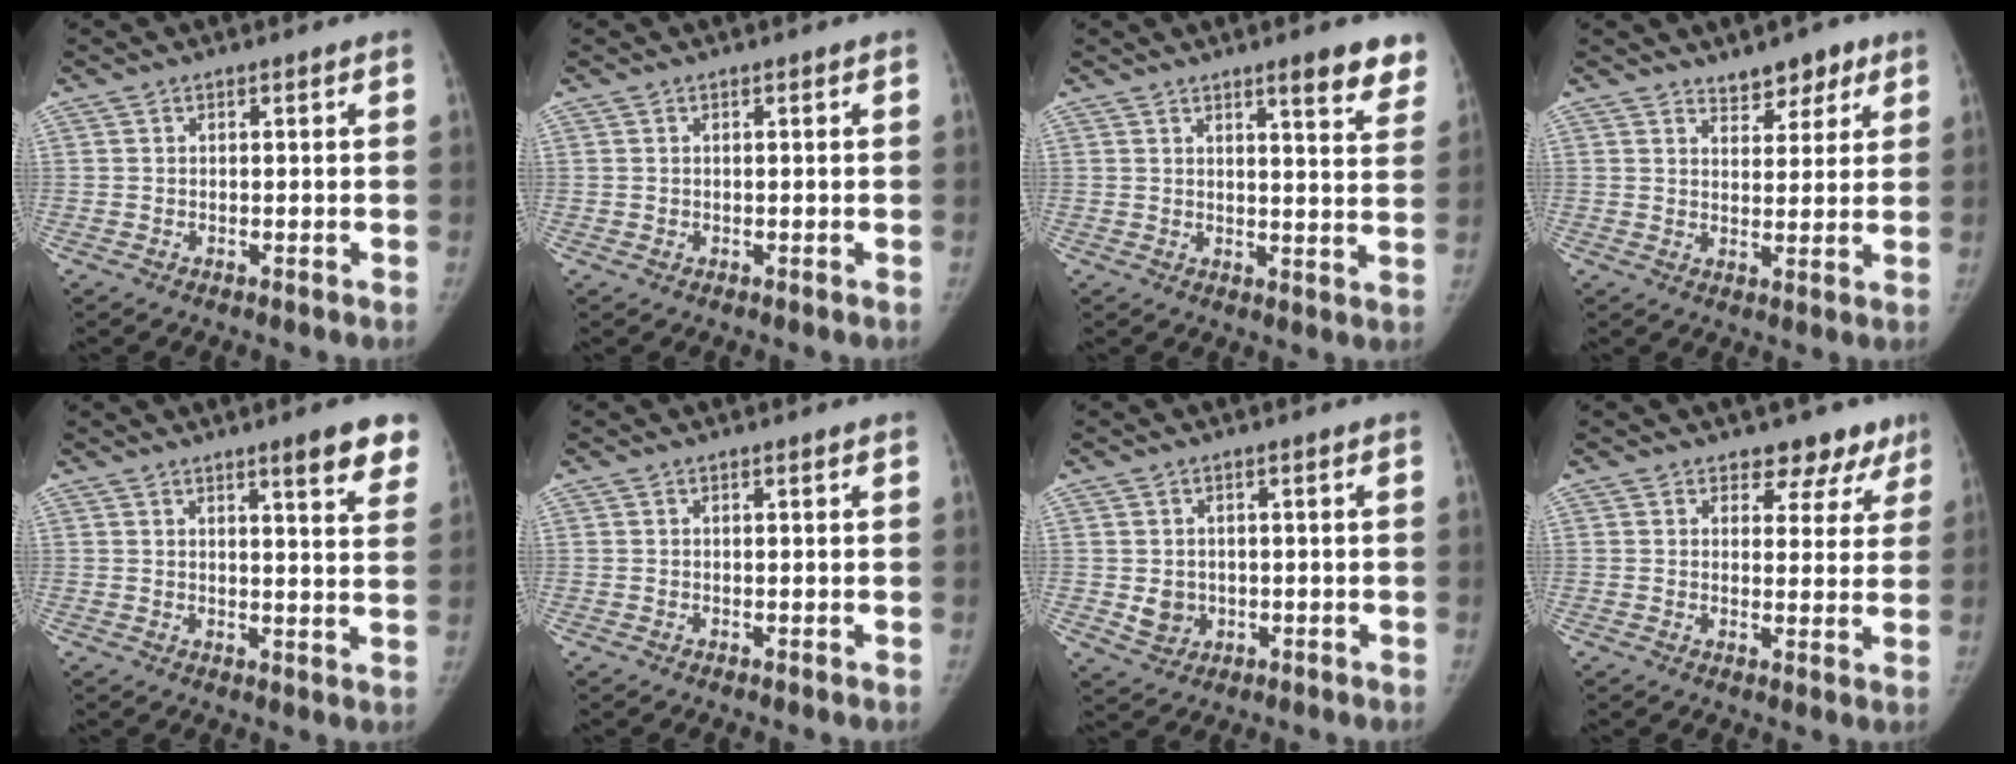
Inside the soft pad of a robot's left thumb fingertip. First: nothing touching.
{"total": 0.0}
{"total": 9.1, "force": [6.5, 1.7, 6.1], "torque": [-0.049, -0.036, 0.077]}
{"total": 5.6, "force": [4.1, 3.1, 2.4], "torque": [0.002, -0.024, 0.061]}
{"total": 8.8, "force": [6.0, 1.4, 6.2], "torque": [-0.057, -0.030, 0.070]}
{"total": 0.0}
{"total": 3.9, "force": [-0.4, 3.5, 1.7], "torque": [-0.010, 0.000, 0.006]}
{"total": 6.9, "force": [5.2, 4.3, 1.4], "torque": [0.030, -0.026, 0.052]}